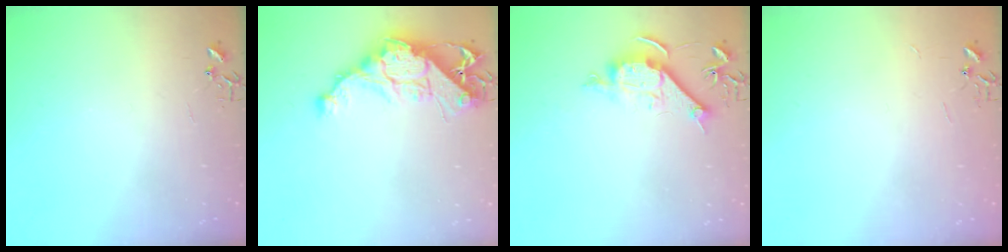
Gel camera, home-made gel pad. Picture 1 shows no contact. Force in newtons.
{"total": 13.4, "press": 13.4, "slide": 1.1}
{"total": 10.4, "press": 10.4, "slide": 0.9}
{"total": 1.8, "press": 1.8, "slide": 0.2}